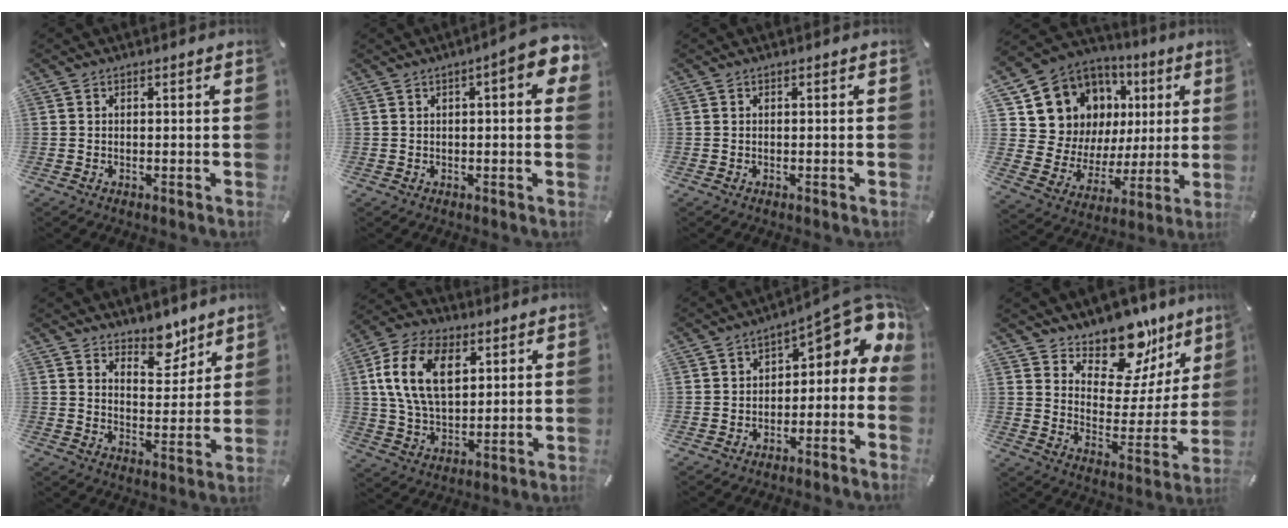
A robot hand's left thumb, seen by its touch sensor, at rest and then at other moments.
{"total": 7.1, "force": [2.4, 1.9, 6.4], "torque": [-0.088, -0.010, 0.035]}
{"total": 0.0}
{"total": 13.0, "force": [6.2, 11.2, 2.0], "torque": [-0.044, -0.062, 0.140]}
{"total": 8.2, "force": [7.0, 4.1, 1.3], "torque": [0.001, -0.061, 0.127]}
{"total": 14.5, "force": [4.6, 9.3, 10.1], "torque": [-0.221, 0.004, 0.080]}
{"total": 9.1, "force": [3.5, 4.8, 6.9], "torque": [-0.086, -0.032, 0.056]}
{"total": 14.5, "force": [12.3, 6.9, 3.4], "torque": [-0.050, -0.117, 0.219]}